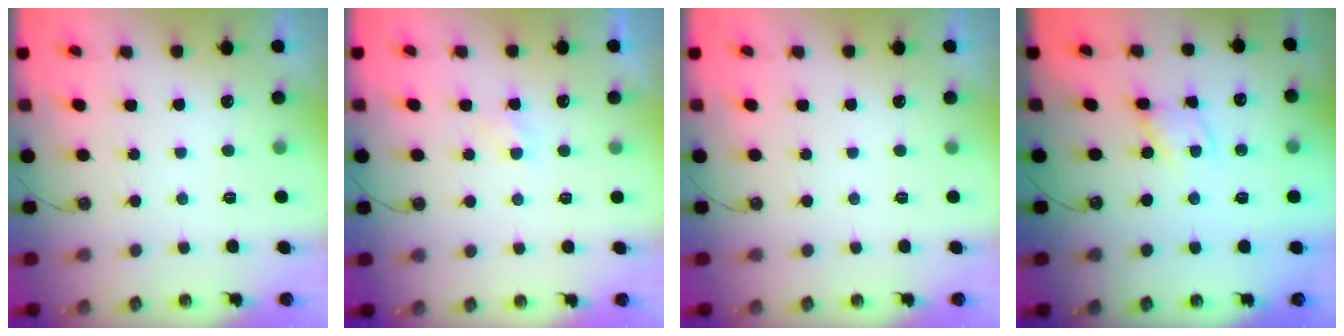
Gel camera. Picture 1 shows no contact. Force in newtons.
{"total": 2.9, "press": 2.9, "slide": 0.4}
{"total": 0.0}
{"total": 2.6, "press": 2.6, "slide": 0.4}